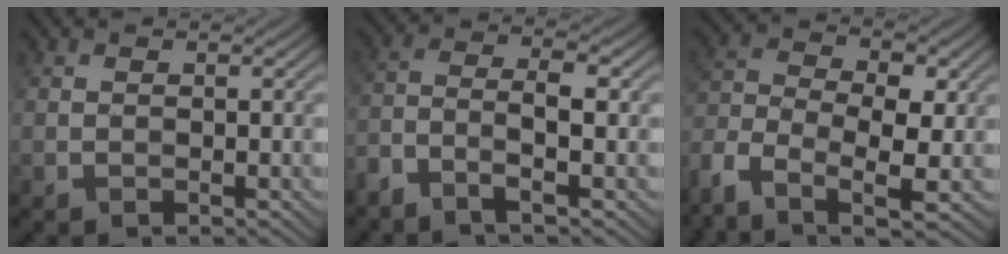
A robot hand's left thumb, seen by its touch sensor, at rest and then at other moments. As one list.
[{"total": 4.6, "force": [-2.6, 1.0, 3.6], "torque": [-0.075, 0.003, -0.064]}, {"total": 9.1, "force": [-4.4, 4.6, 6.6], "torque": [-0.148, -0.013, -0.094]}]